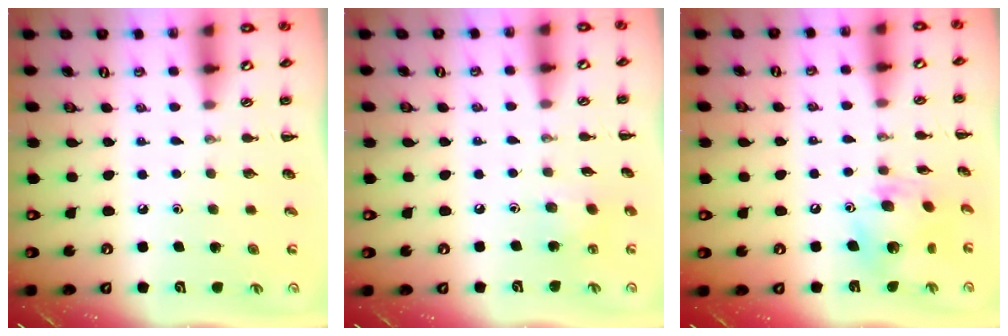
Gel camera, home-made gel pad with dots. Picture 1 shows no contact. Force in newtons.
{"total": 3.9, "press": 3.8, "slide": 0.8}
{"total": 10.4, "press": 10.4, "slide": 0.5}